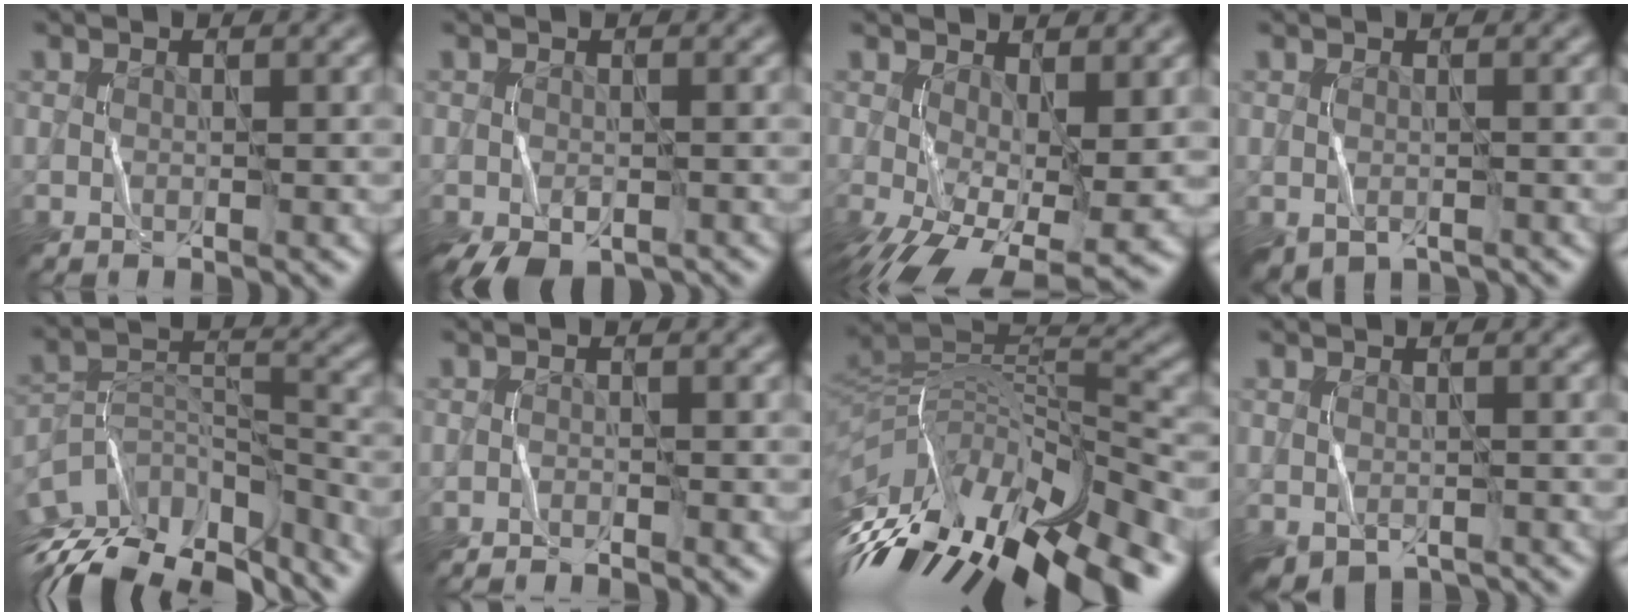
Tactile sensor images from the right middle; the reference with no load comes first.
{"total": 3.5, "force": [-2.2, 1.9, 2.0], "torque": [-0.035, -0.017, -0.032]}
{"total": 8.2, "force": [-2.2, 3.8, 6.9], "torque": [-0.136, -0.023, -0.026]}
{"total": 1.7, "force": [-0.9, 1.0, 1.0], "torque": [-0.025, -0.013, -0.009]}
{"total": 13.6, "force": [-10.9, 5.7, 5.8], "torque": [-0.110, 0.013, -0.161]}
{"total": 1.4, "force": [-1.4, 0.0, 0.4], "torque": [-0.009, -0.001, -0.026]}
{"total": 15.8, "force": [-8.8, 5.5, 11.9], "torque": [-0.232, 0.020, -0.160]}
{"total": 2.4, "force": [-1.4, 1.4, 1.4], "torque": [-0.029, -0.017, -0.017]}